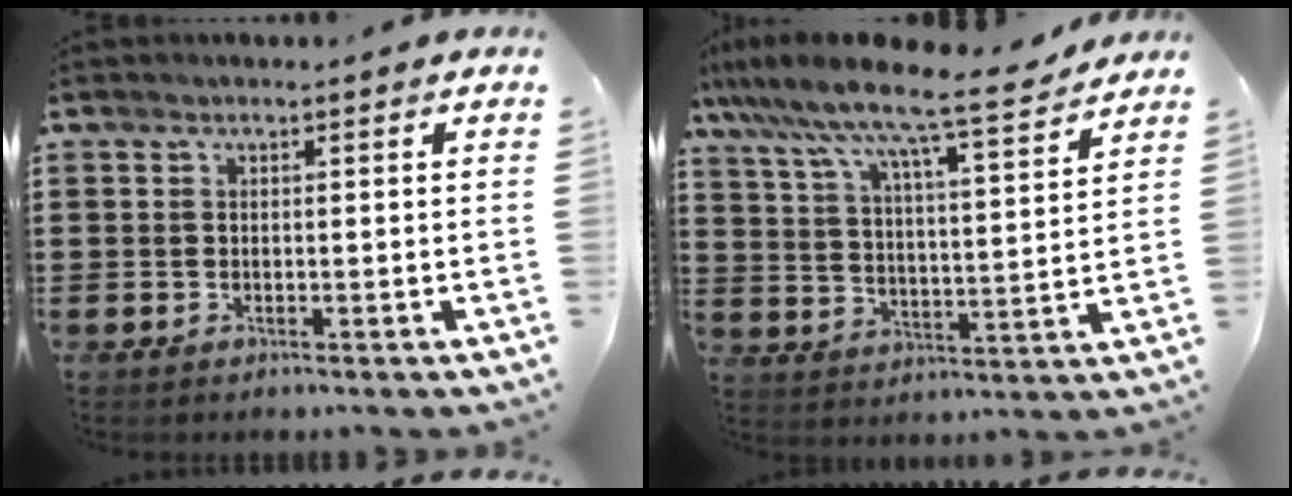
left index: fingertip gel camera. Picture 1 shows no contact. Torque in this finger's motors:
{"motor_torque": [1.08, -1.06, 0.71, 0.21]}